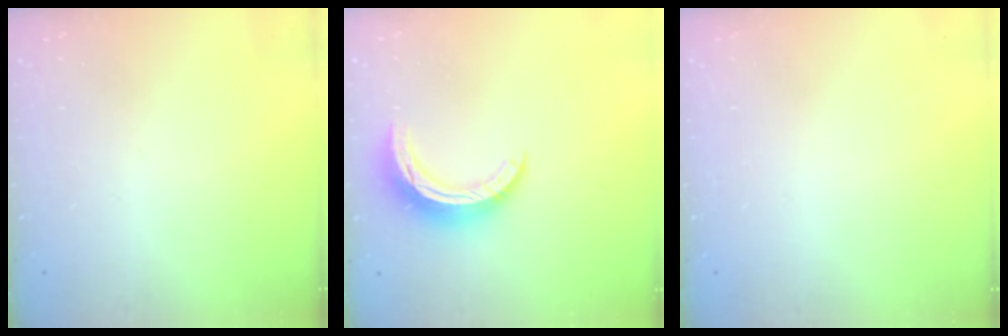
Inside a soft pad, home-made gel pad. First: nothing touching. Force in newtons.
{"total": 10.3, "press": 10.3, "slide": 0.3}
{"total": 2.6, "press": 2.6, "slide": 0.2}